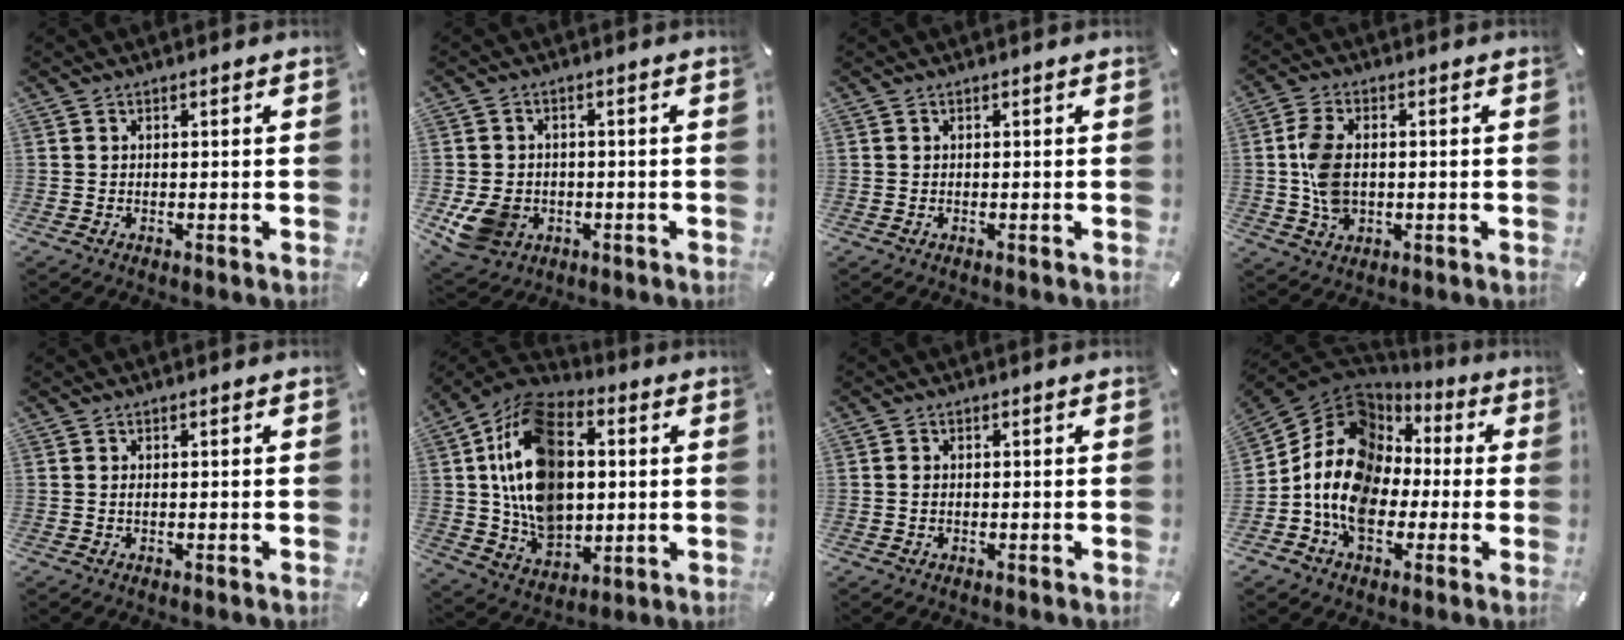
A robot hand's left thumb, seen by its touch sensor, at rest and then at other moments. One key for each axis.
{"total": 8.5, "fx": -2.0, "fy": 7.2, "fz": 4.1, "tx": -0.102, "ty": 0.011, "tz": -0.034}
{"total": 0.0}
{"total": 8.0, "fx": 0.0, "fy": 5.3, "fz": 6.0, "tx": -0.145, "ty": 0.003, "tz": -0.003}
{"total": 0.6, "fx": 0.0, "fy": 0.1, "fz": 0.5, "tx": -0.012, "ty": -0.001, "tz": 0.001}
{"total": 20.7, "fx": 2.4, "fy": 15.1, "fz": 14.0, "tx": -0.277, "ty": -0.009, "tz": 0.043}
{"total": 1.0, "fx": -0.2, "fy": 0.7, "fz": 0.7, "tx": -0.015, "ty": 0.004, "tz": -0.005}
{"total": 16.3, "fx": -1.5, "fy": 13.3, "fz": 9.3, "tx": -0.206, "ty": 0.003, "tz": -0.031}